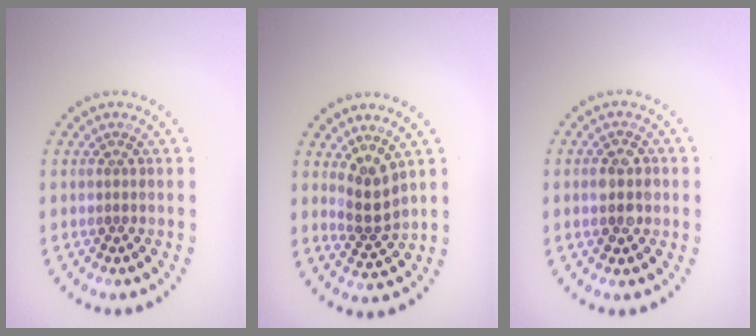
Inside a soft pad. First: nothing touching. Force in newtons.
{"total": 2.6, "press": 2.1, "slide": 1.6}
{"total": 2.1, "press": 2.1, "slide": 0.2}